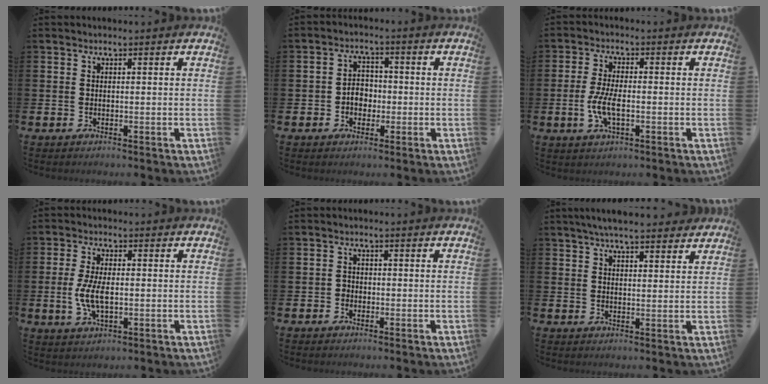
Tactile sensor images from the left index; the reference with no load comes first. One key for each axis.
{"total": 3.3, "fx": -0.8, "fy": 2.6, "fz": 1.9, "tx": -0.026, "ty": 0.002, "tz": -0.022}
{"total": 4.8, "fx": -1.0, "fy": 1.9, "fz": 4.3, "tx": -0.081, "ty": -0.002, "tz": -0.022}
{"total": 5.3, "fx": -0.4, "fy": 2.5, "fz": 4.7, "tx": -0.093, "ty": -0.001, "tz": -0.011}
{"total": 1.4, "fx": -0.7, "fy": 1.1, "fz": 0.2, "tx": 0.000, "ty": 0.002, "tz": -0.019}
{"total": 4.9, "fx": 4.5, "fy": 0.7, "fz": 1.8, "tx": -0.046, "ty": -0.012, "tz": 0.083}